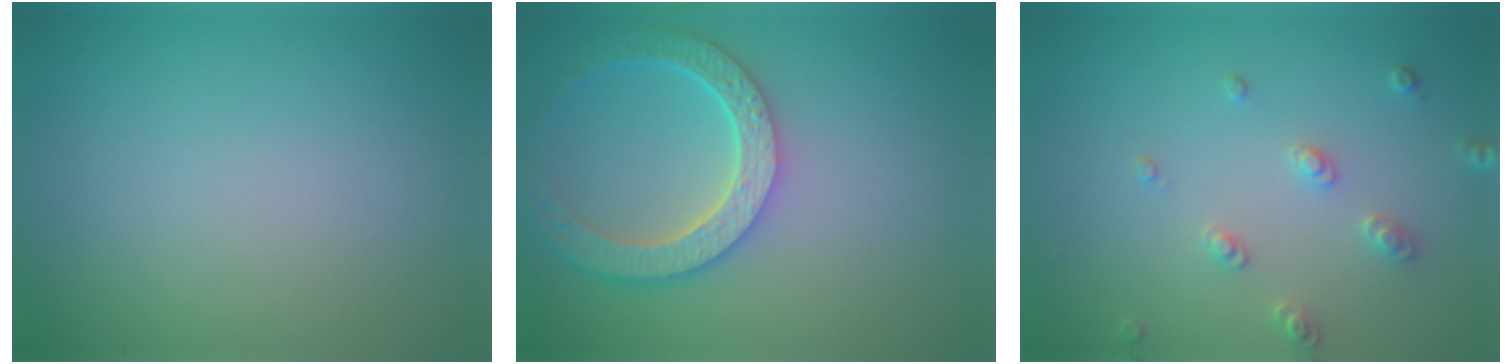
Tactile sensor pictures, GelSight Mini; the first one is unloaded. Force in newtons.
{"total": 6.0, "press": 4.7, "slide": 3.7}
{"total": 2.2, "press": 2.1, "slide": 0.6}